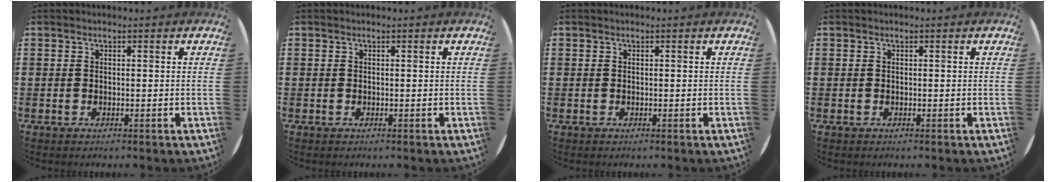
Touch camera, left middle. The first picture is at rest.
{"total": 0.0}
{"total": 0.0}
{"total": 0.0}